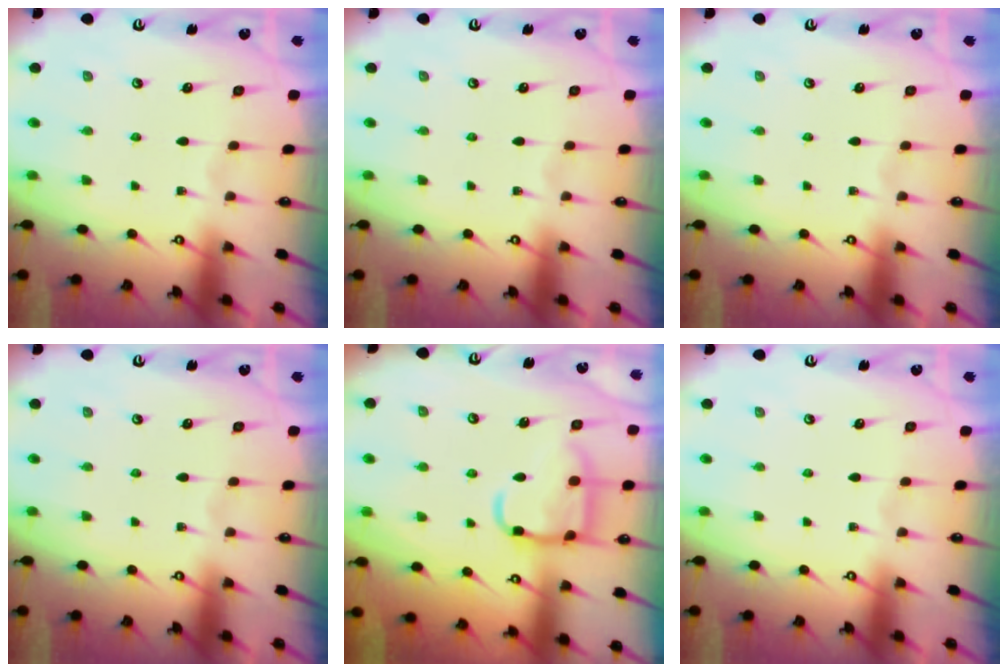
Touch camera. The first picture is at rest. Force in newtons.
{"total": 0.0}
{"total": 0.0}
{"total": 0.0}
{"total": 14.1, "press": 14.1, "slide": 1.3}
{"total": 0.0}